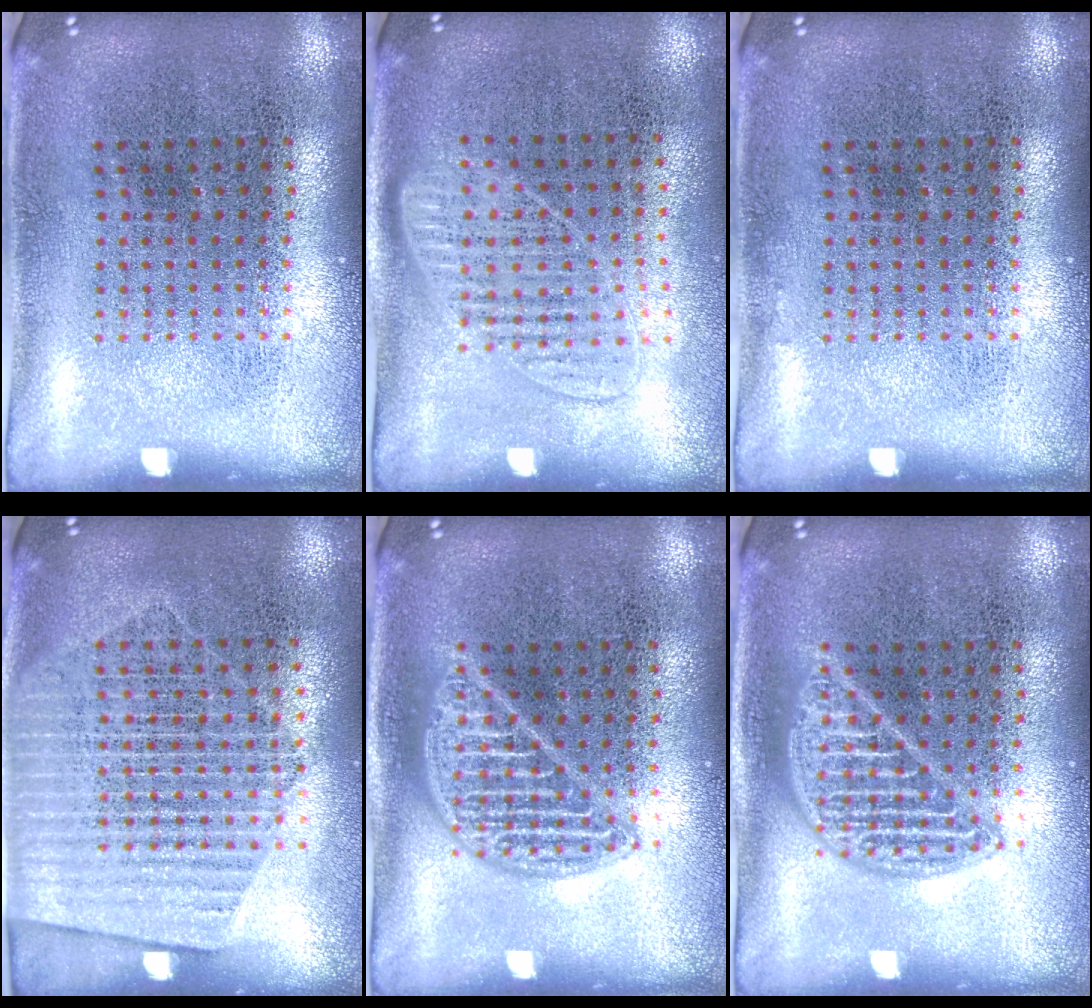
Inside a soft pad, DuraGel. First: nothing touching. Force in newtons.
{"total": 1.3, "press": 1.2, "slide": 0.6}
{"total": 0.0}
{"total": 1.7, "press": 1.5, "slide": 0.7}
{"total": 2.2, "press": 2.2, "slide": 0.2}
{"total": 2.2, "press": 2.2, "slide": 0.2}